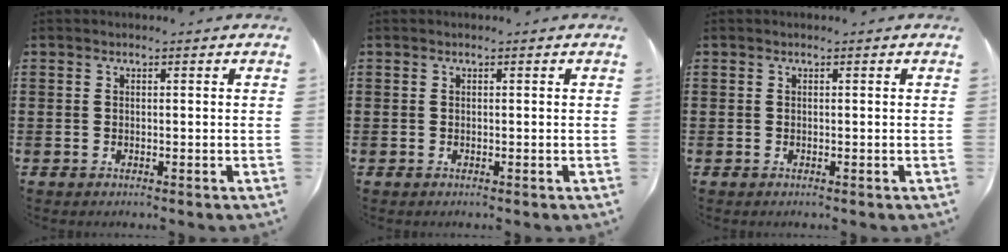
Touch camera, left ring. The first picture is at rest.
{"total": 0.0}
{"total": 0.0}